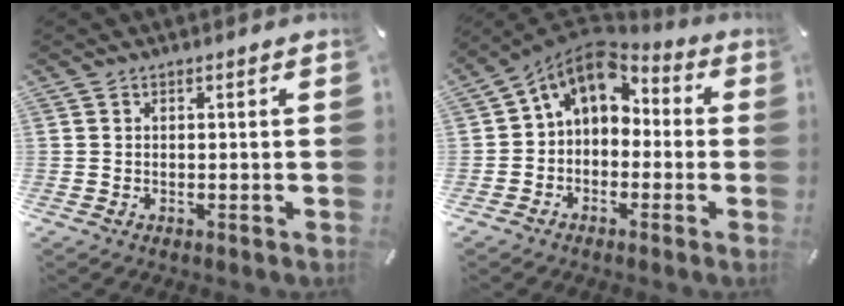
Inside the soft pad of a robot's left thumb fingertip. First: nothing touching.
{"total": 8.4, "force": [2.9, 6.5, 4.5], "torque": [-0.098, -0.012, 0.055]}